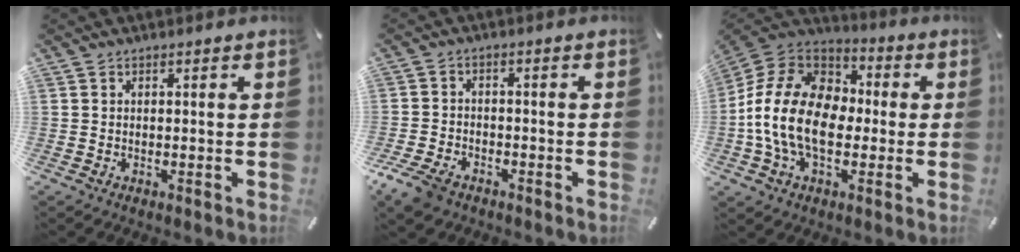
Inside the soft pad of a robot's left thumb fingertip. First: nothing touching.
{"total": 5.8, "force": [-4.0, 3.3, 2.5], "torque": [-0.069, 0.011, -0.081]}
{"total": 17.9, "force": [-3.2, 12.8, 12.1], "torque": [-0.247, 0.032, -0.057]}